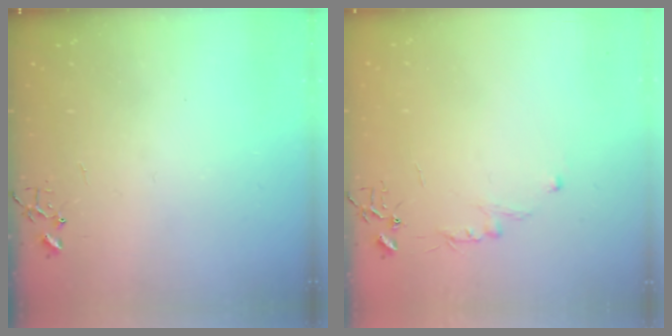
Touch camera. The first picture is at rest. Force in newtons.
{"total": 5.5, "press": 5.5, "slide": 0.6}